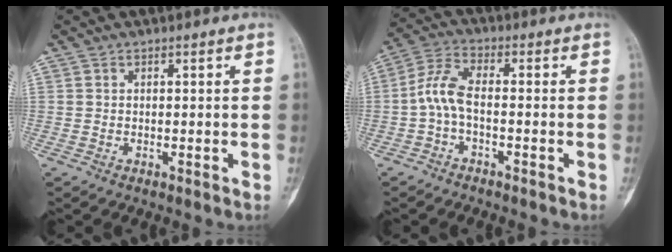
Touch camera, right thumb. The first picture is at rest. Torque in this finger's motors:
{"motor_torque": [0.02, 0.31, 0.41, 0.33, 0.20]}